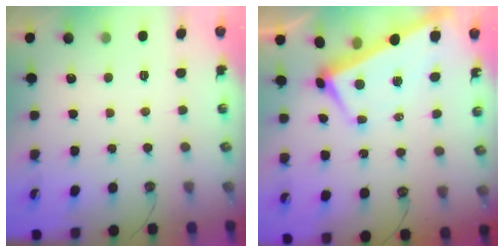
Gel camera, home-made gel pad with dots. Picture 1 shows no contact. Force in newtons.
{"total": 1.7, "press": 1.4, "slide": 1.0}